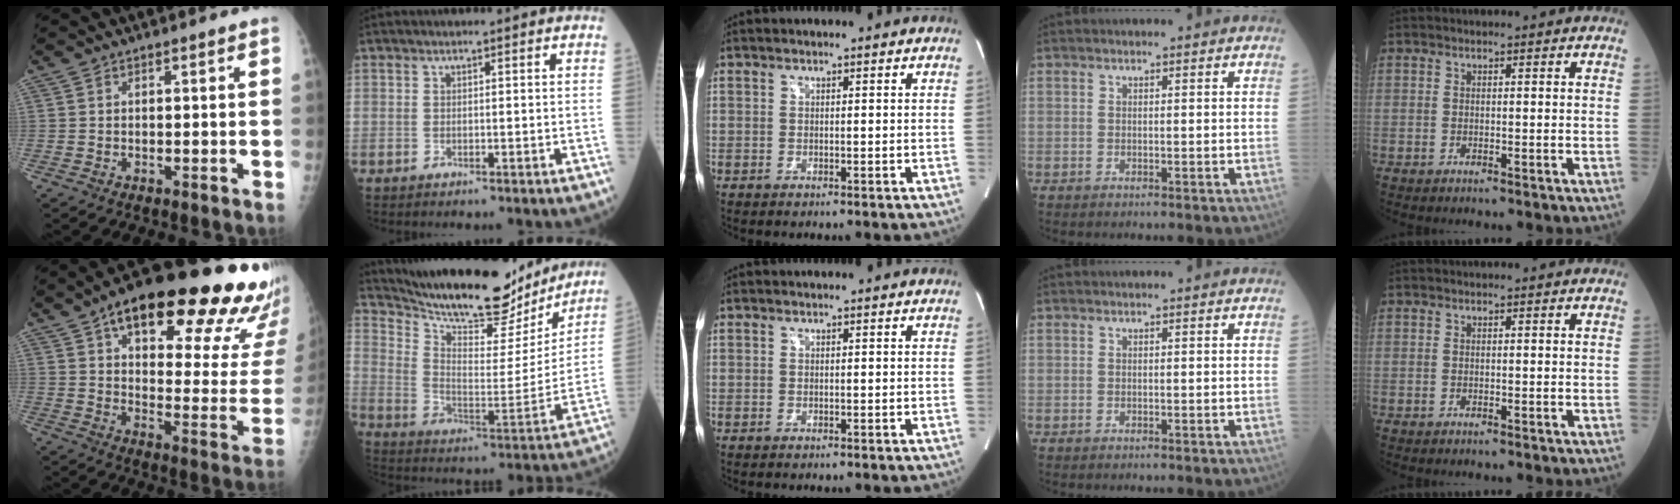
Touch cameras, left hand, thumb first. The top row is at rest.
{"thumb": {"total": 30.3, "force": [19.2, 10.0, 21.2], "torque": [-0.257, -0.052, 0.258]}, "index": {"total": 22.5, "force": [20.1, 5.4, 8.4], "torque": [-0.145, -0.020, 0.299]}}